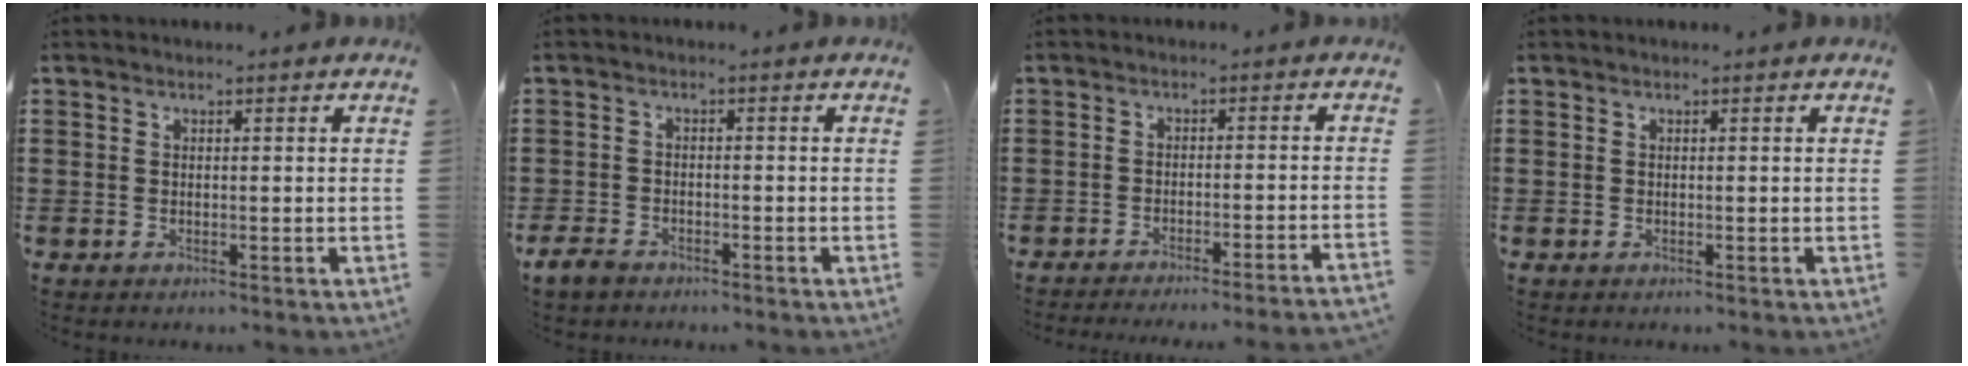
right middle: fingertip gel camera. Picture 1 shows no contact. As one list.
[{"total": 2.4, "force": [-1.9, 1.1, 0.9], "torque": [-0.034, 0.000, -0.045]}, {"total": 2.6, "force": [-2.5, -0.6, 0.6], "torque": [-0.011, 0.000, -0.054]}, {"total": 0.0}]